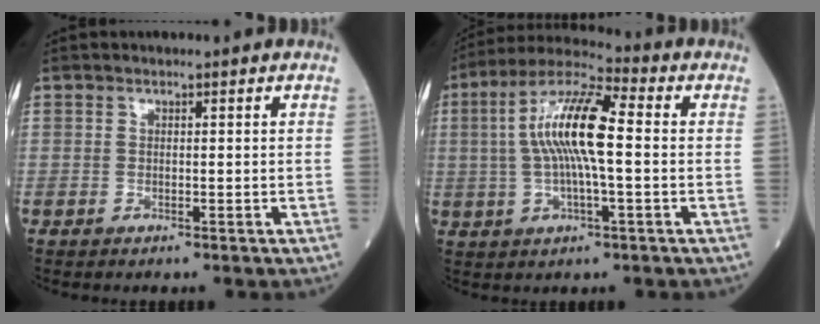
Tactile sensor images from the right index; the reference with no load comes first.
{"total": 12.5, "force": [0.7, 2.0, 12.3], "torque": [-0.242, 0.021, 0.006]}